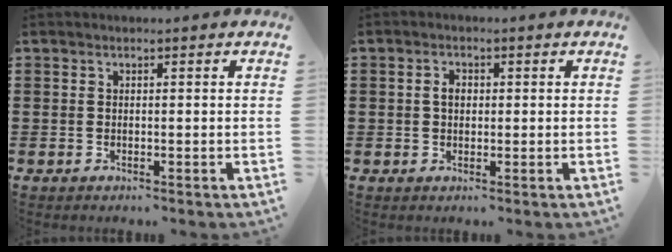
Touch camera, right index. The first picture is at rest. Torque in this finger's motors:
{"motor_torque": [0.58, 0.01, 0.13, 0.05]}